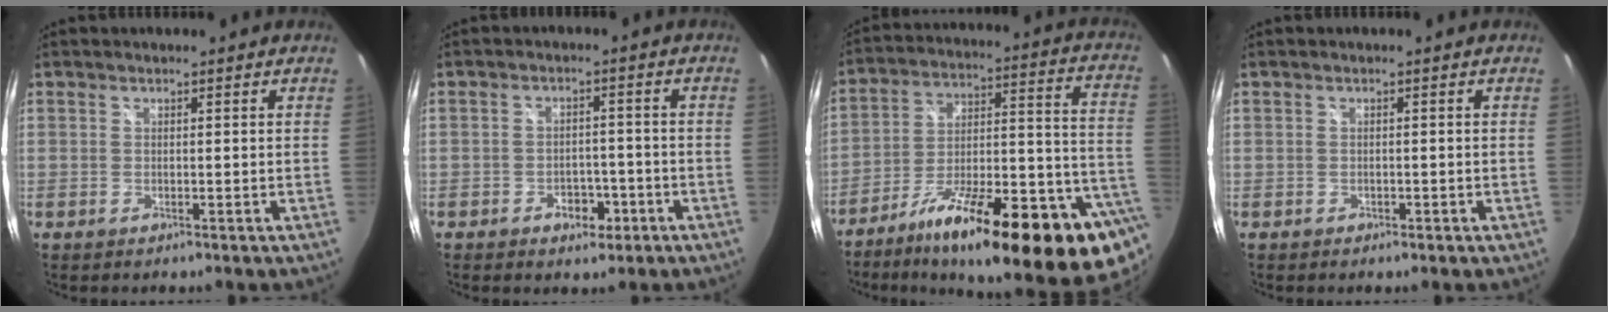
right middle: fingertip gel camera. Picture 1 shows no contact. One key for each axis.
{"total": 4.7, "fx": -2.7, "fy": 3.2, "fz": 2.2, "tx": -0.045, "ty": 0.004, "tz": -0.031}
{"total": 29.5, "fx": -15.0, "fy": 7.0, "fz": 24.4, "tx": -0.324, "ty": -0.015, "tz": -0.224}
{"total": 0.8, "fx": -0.6, "fy": 0.6, "fz": 0.2, "tx": -0.005, "ty": -0.003, "tz": -0.009}